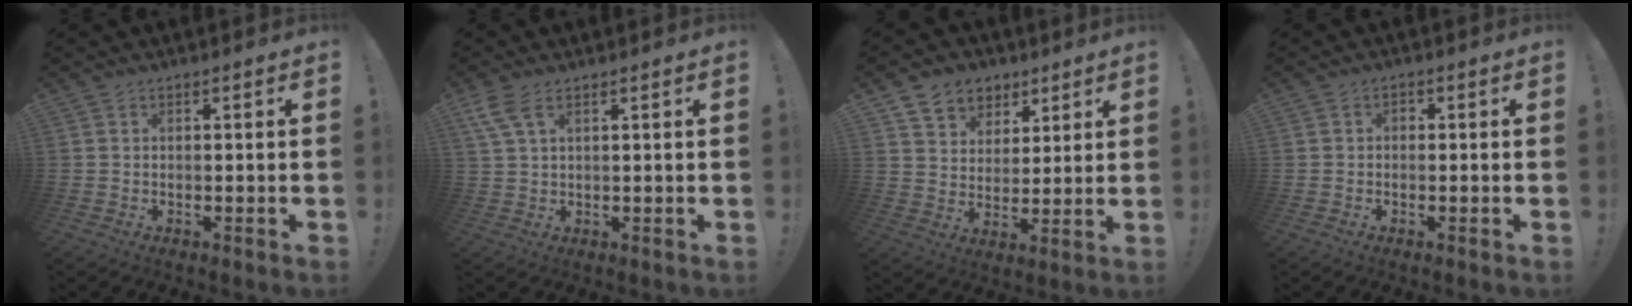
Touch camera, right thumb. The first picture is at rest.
{"total": 5.5, "force": [3.0, 2.1, 4.1], "torque": [-0.087, -0.002, 0.060]}
{"total": 8.6, "force": [5.2, 6.8, 1.2], "torque": [-0.011, -0.040, 0.102]}
{"total": 1.4, "force": [-0.8, 0.9, 0.7], "torque": [-0.011, 0.004, -0.014]}